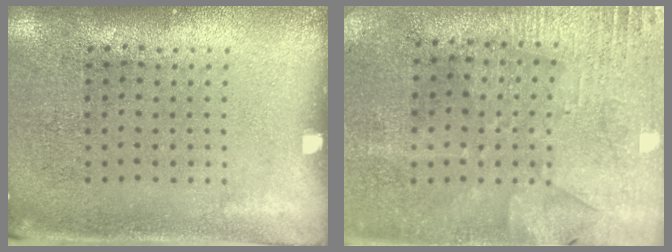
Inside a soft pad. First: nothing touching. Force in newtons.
{"total": 2.8, "press": 2.5, "slide": 1.1}